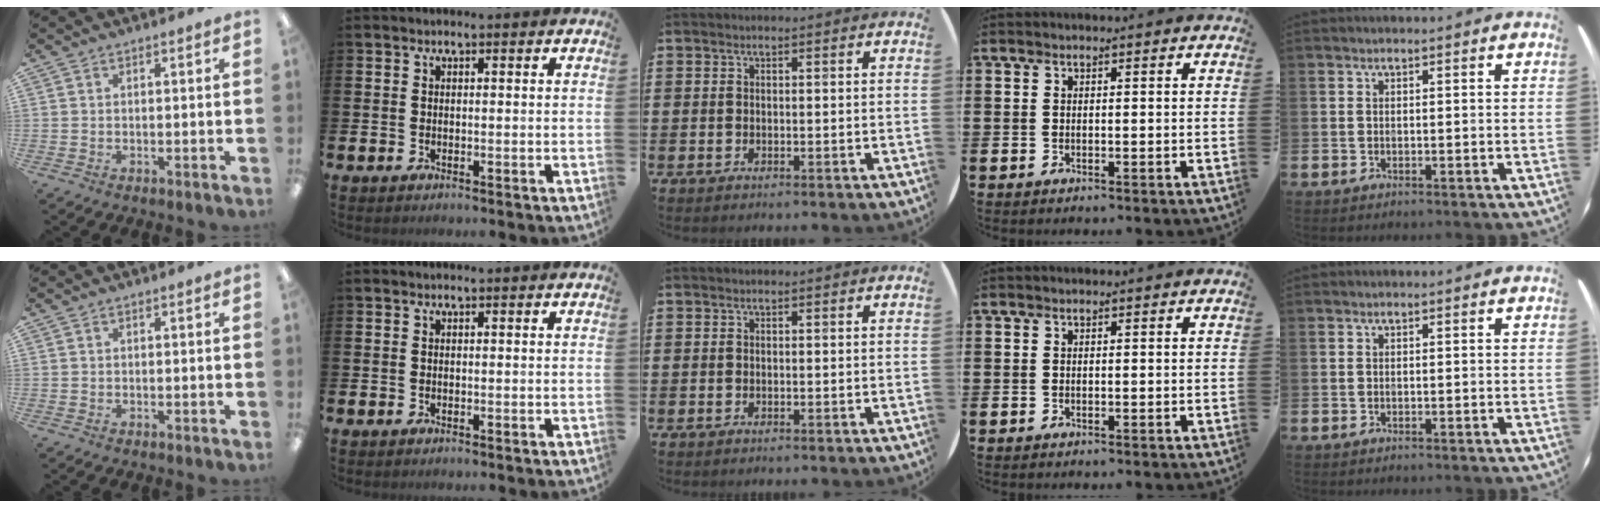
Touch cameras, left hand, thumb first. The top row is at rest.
{}